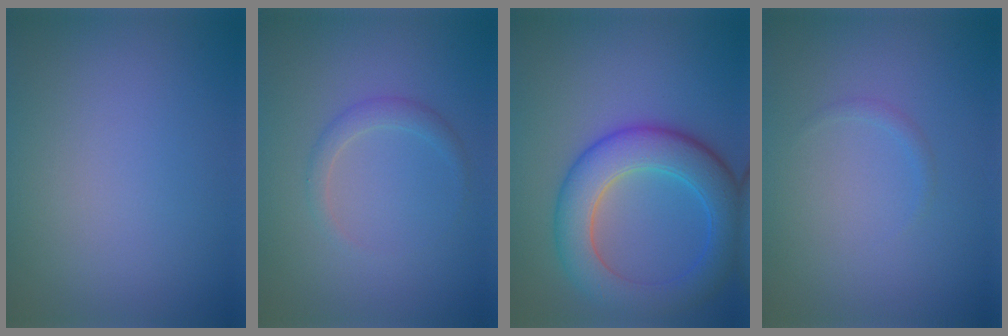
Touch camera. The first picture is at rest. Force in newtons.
{"total": 1.5, "press": 1.5, "slide": 0.1}
{"total": 7.3, "press": 7.3, "slide": 0.2}
{"total": 0.6, "press": 0.6, "slide": 0.1}